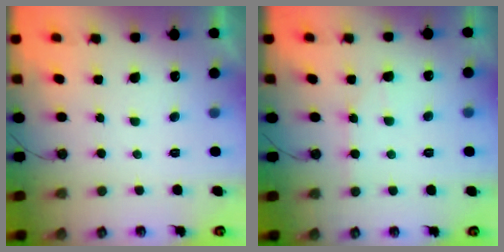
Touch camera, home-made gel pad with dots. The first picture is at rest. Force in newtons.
{"total": 2.6, "press": 2.6, "slide": 0.4}